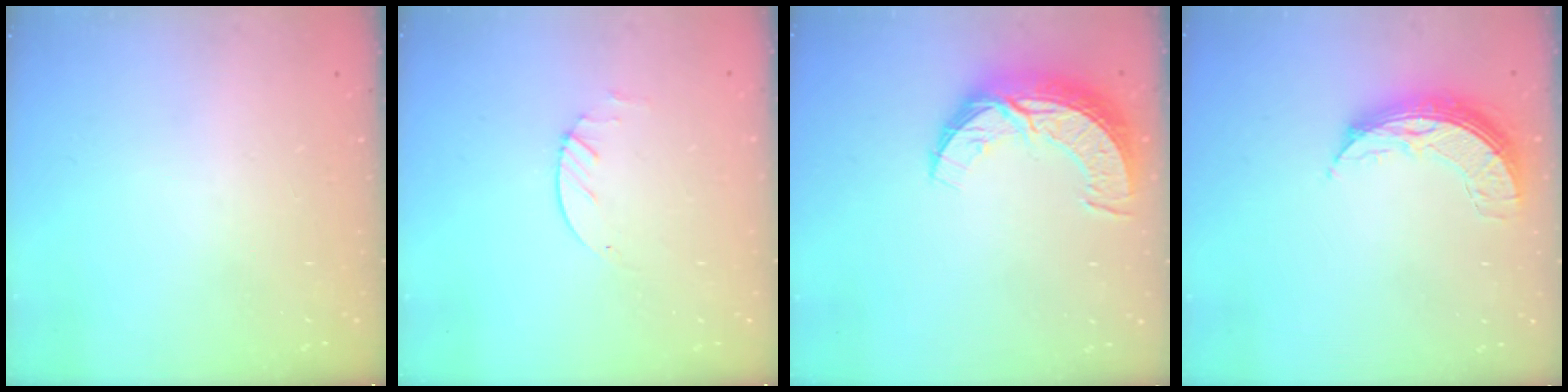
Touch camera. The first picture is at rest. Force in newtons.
{"total": 1.9, "press": 1.9, "slide": 0.3}
{"total": 9.7, "press": 9.7, "slide": 0.7}
{"total": 8.0, "press": 8.0, "slide": 0.7}